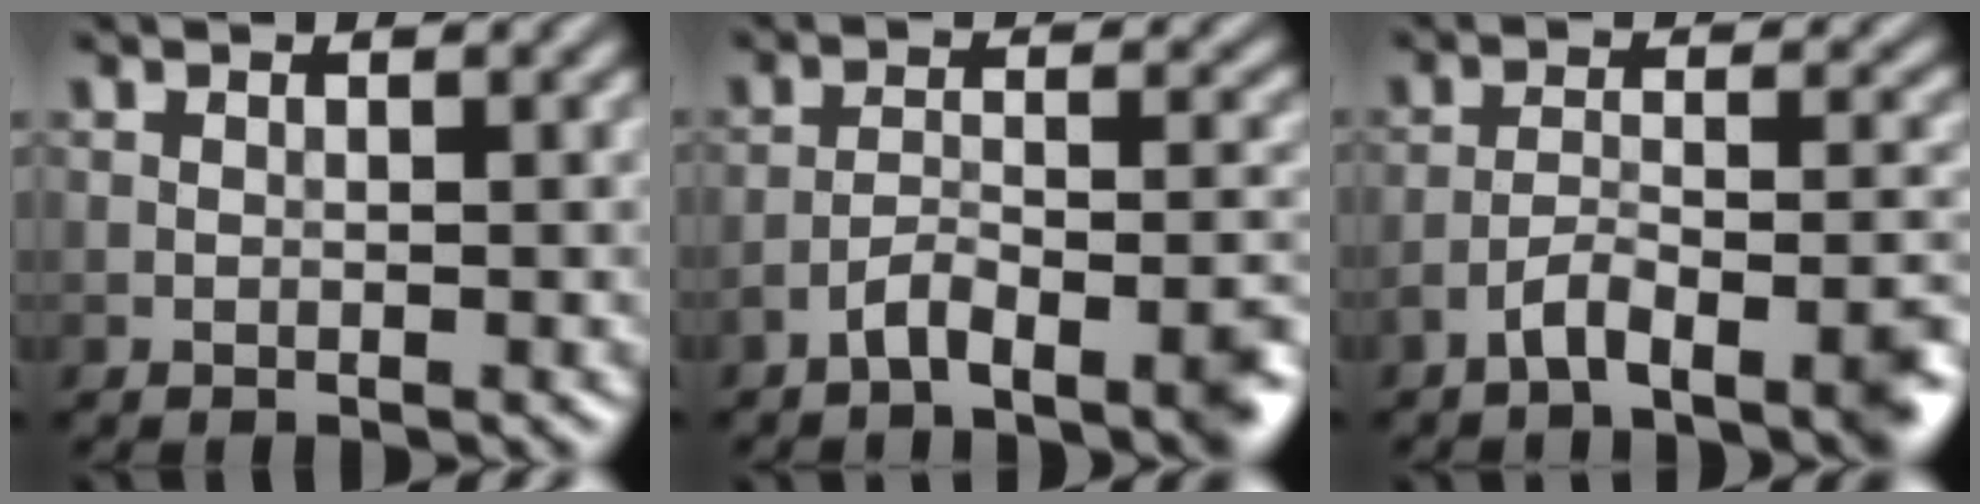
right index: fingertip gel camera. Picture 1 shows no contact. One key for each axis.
{"total": 5.0, "fx": -3.7, "fy": 1.1, "fz": 3.2, "tx": -0.054, "ty": 0.003, "tz": -0.066}
{"total": 5.5, "fx": -4.0, "fy": 1.2, "fz": 3.7, "tx": -0.059, "ty": 0.002, "tz": -0.069}